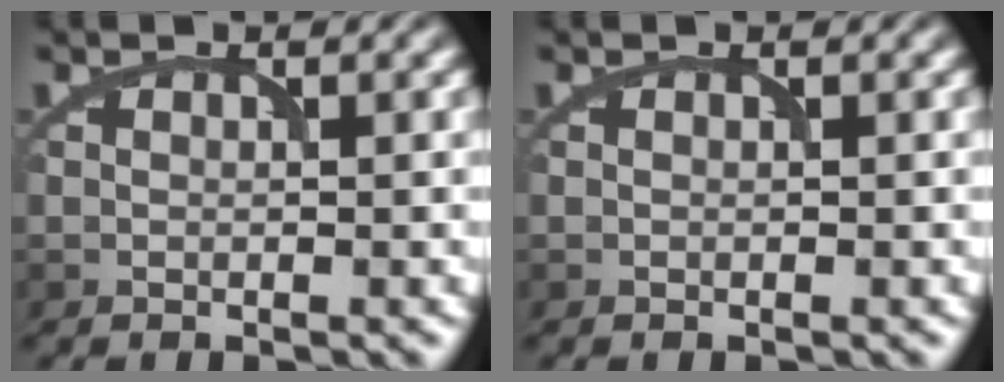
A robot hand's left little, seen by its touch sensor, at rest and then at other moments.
{"total": 0.0}